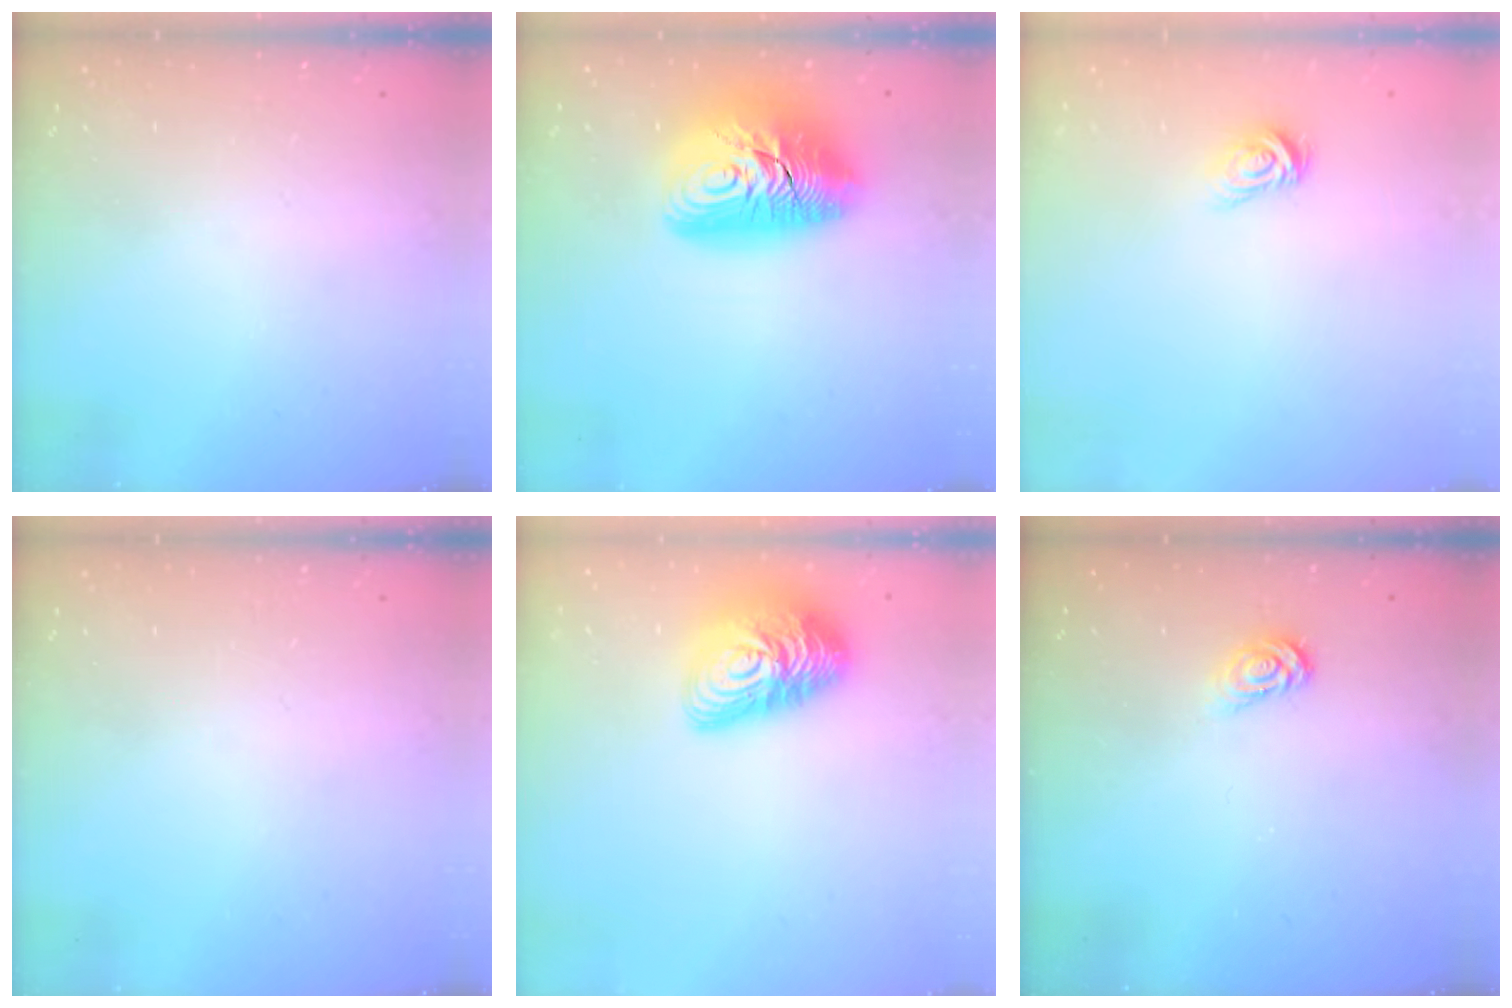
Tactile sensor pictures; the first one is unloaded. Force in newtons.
{"total": 17.3, "press": 17.2, "slide": 1.5}
{"total": 3.6, "press": 3.6, "slide": 0.5}
{"total": 0.0}
{"total": 16.8, "press": 16.8, "slide": 1.0}
{"total": 3.2, "press": 3.2, "slide": 0.1}